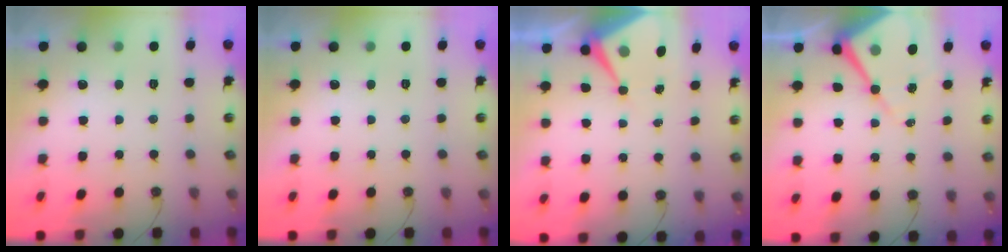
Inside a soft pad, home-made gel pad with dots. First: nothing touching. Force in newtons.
{"total": 0.0}
{"total": 7.9, "press": 7.9, "slide": 0.6}
{"total": 12.6, "press": 12.6, "slide": 1.3}